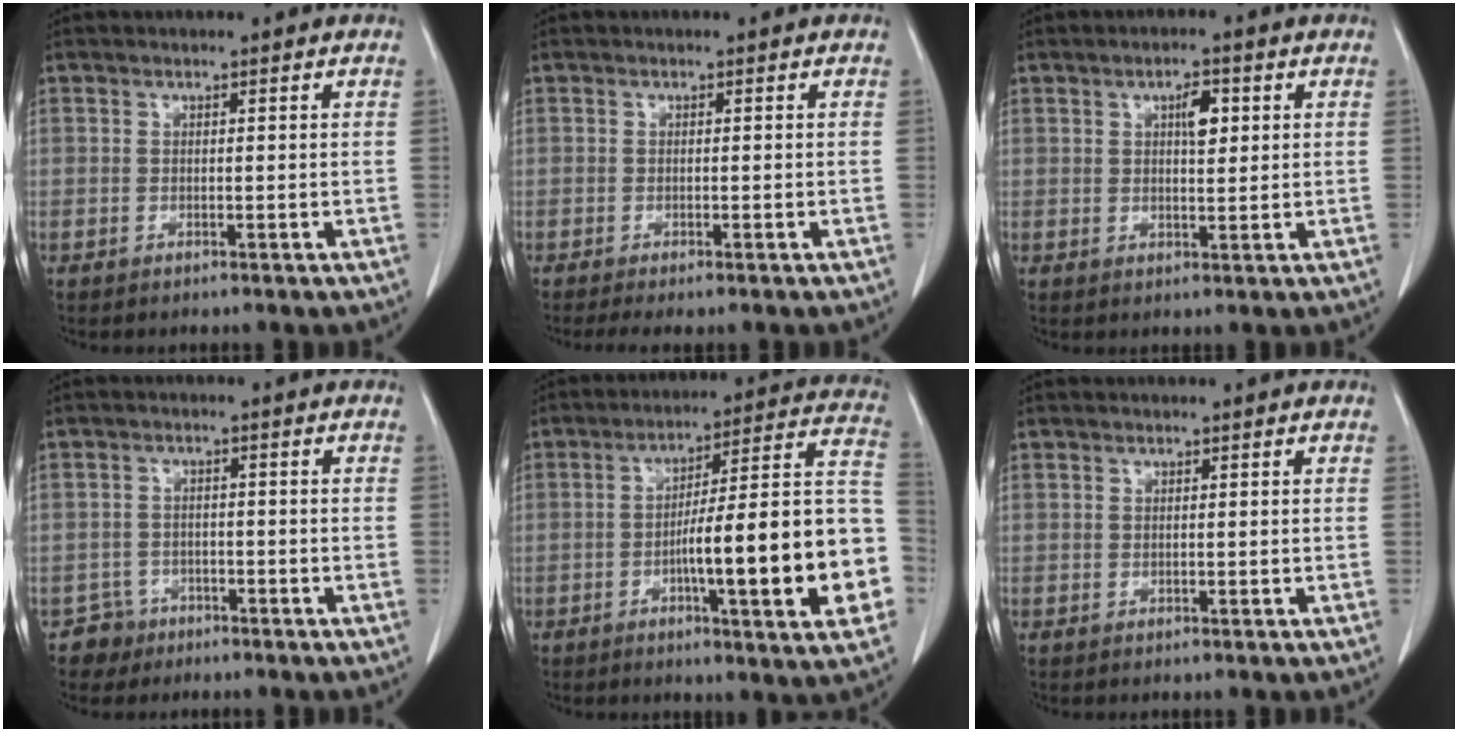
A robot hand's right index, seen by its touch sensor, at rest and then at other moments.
{"total": 2.8, "force": [-2.3, 0.3, 1.6], "torque": [-0.026, -0.008, -0.035]}
{"total": 3.5, "force": [1.1, 1.3, 3.0], "torque": [-0.049, 0.004, 0.018]}
{"total": 3.4, "force": [-2.1, 2.5, -0.7], "torque": [0.015, 0.012, -0.038]}
{"total": 21.7, "force": [-5.2, 2.1, 20.9], "torque": [-0.215, 0.024, -0.069]}
{"total": 0.0}